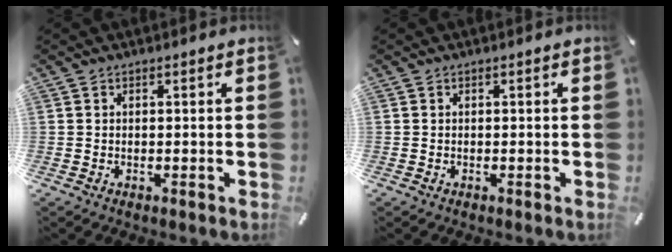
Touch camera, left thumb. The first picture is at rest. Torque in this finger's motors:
{"motor_torque": [-0.01, 0.01, 0.00, 0.00, 0.00]}